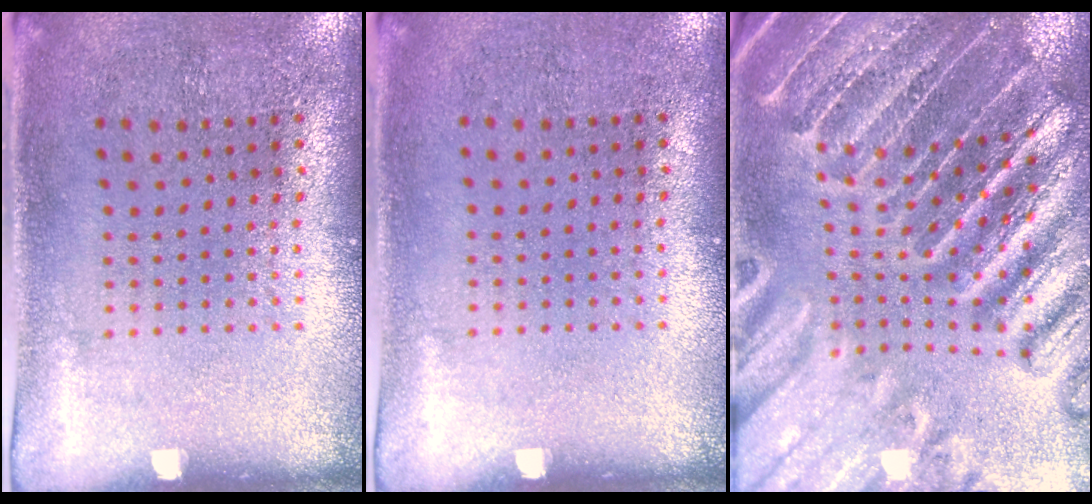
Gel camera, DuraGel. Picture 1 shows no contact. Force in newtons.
{"total": 0.0}
{"total": 3.9, "press": 3.7, "slide": 1.1}